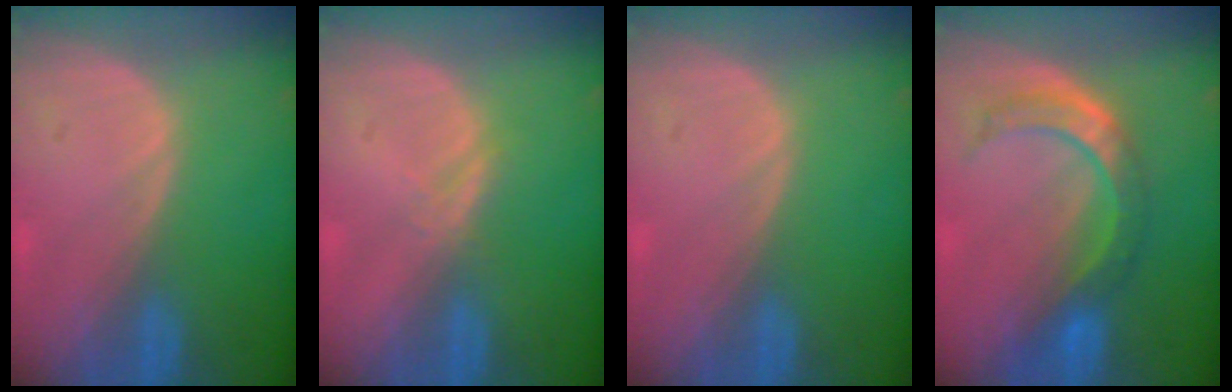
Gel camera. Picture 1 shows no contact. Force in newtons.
{"total": 1.3, "press": 1.3, "slide": 0.1}
{"total": 0.0}
{"total": 6.9, "press": 6.7, "slide": 1.9}